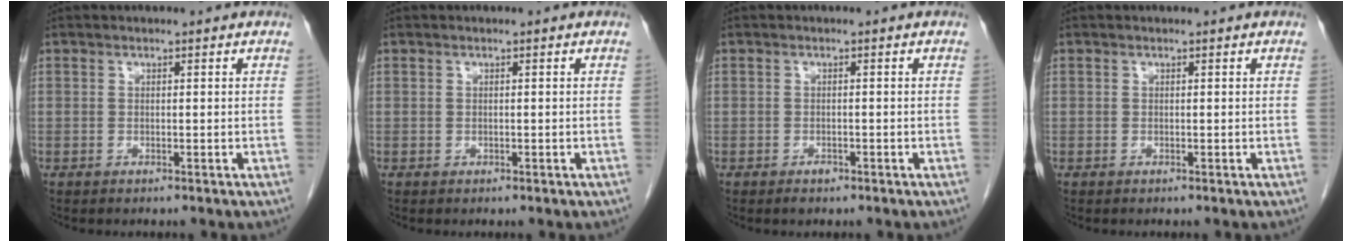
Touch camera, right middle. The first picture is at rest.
{"total": 0.0}
{"total": 1.1, "force": [-0.8, 0.5, 0.6], "torque": [-0.010, 0.000, -0.009]}
{"total": 0.0}